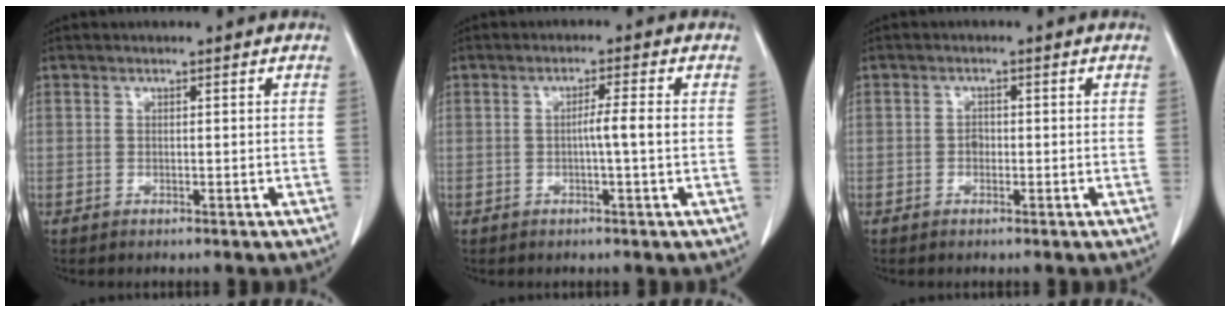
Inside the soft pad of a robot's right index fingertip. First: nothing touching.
{"total": 3.1, "force": [-0.3, -0.5, 3.0], "torque": [-0.048, 0.001, -0.005]}
{"total": 1.1, "force": [-0.2, 0.8, 0.7], "torque": [-0.007, 0.006, -0.003]}